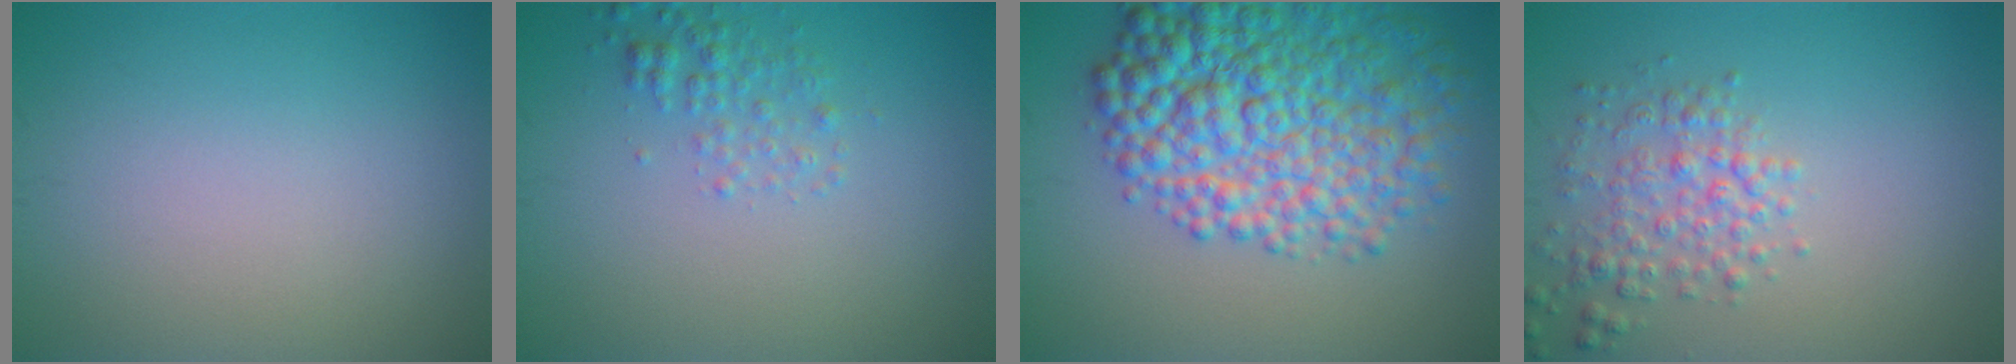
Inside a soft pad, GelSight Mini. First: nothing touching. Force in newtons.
{"total": 1.8, "press": 1.8, "slide": 0.1}
{"total": 9.9, "press": 9.9, "slide": 0.3}
{"total": 3.0, "press": 3.0, "slide": 0.2}